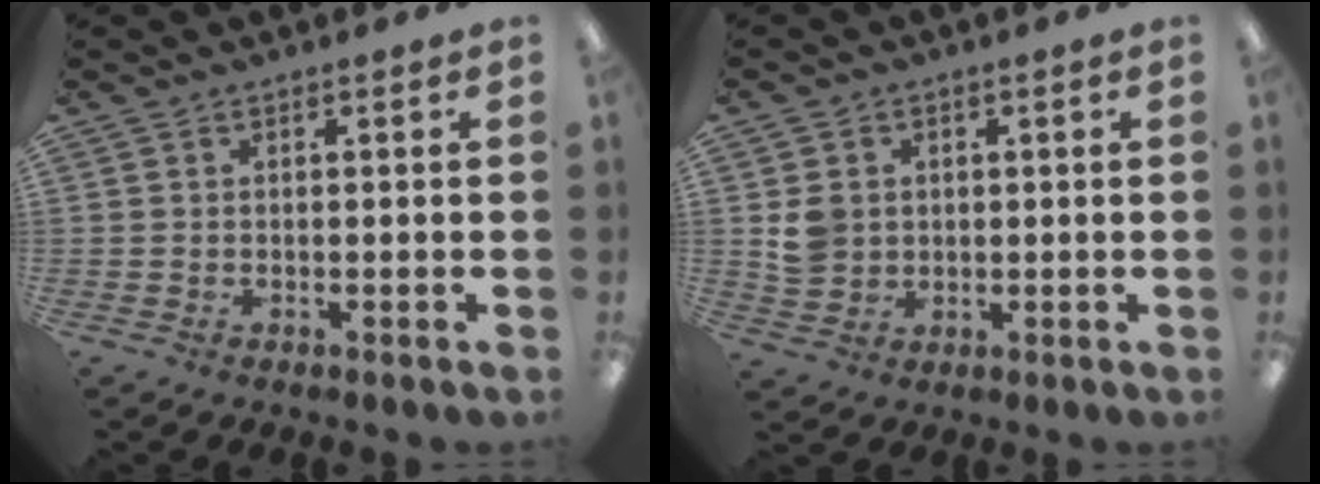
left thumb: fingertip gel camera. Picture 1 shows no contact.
{"total": 4.8, "force": [0.9, 4.4, 1.8], "torque": [-0.026, 0.003, 0.016]}